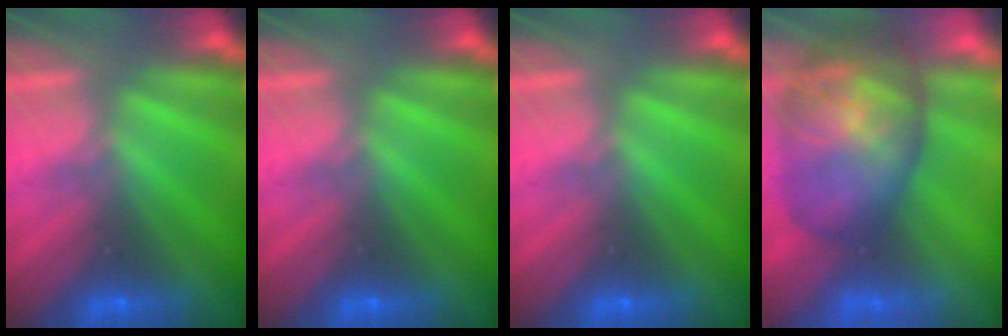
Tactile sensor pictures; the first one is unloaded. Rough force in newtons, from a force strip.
{"total": 0.0}
{"total": 0.0}
{"total": 10.3}